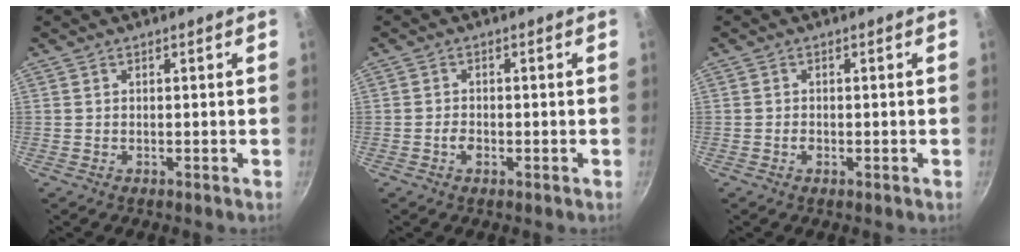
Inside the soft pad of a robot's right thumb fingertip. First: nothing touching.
{"total": 2.0, "force": [-0.8, 1.2, 1.3], "torque": [-0.028, 0.006, -0.018]}
{"total": 1.1, "force": [-0.4, 0.7, 0.7], "torque": [-0.015, 0.002, -0.009]}